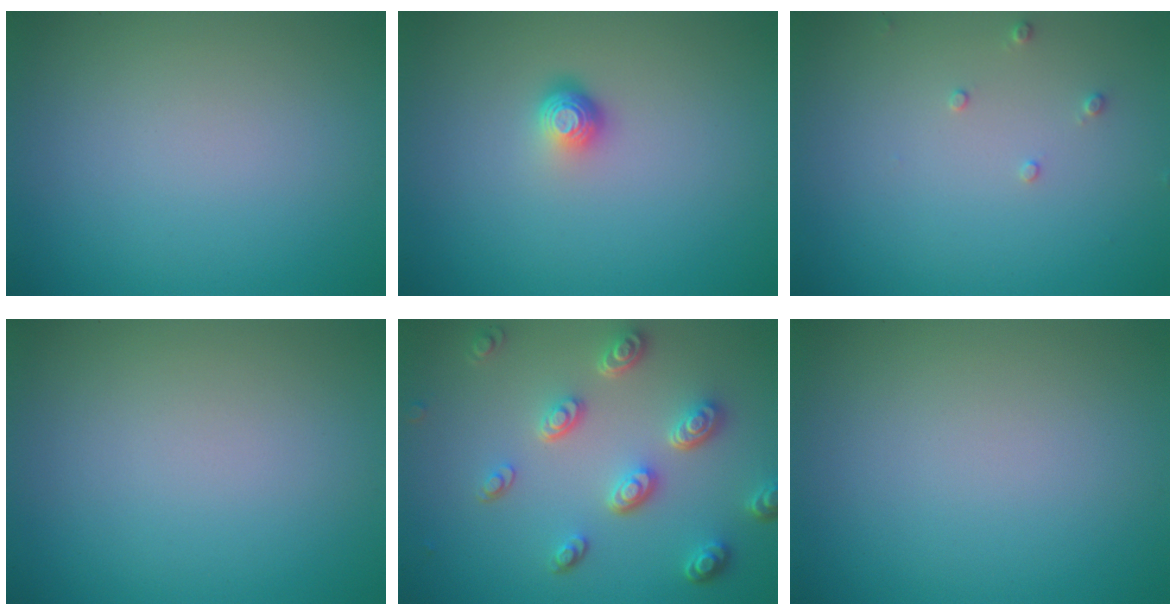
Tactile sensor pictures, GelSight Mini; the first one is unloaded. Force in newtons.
{"total": 1.8, "press": 1.2, "slide": 1.3}
{"total": 0.8, "press": 0.8, "slide": 0.2}
{"total": 0.0}
{"total": 4.7, "press": 3.6, "slide": 3.1}
{"total": 0.0}